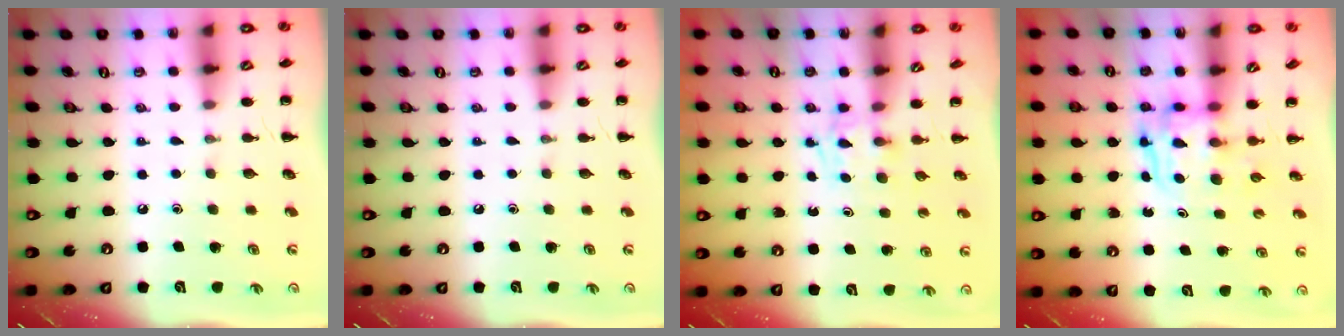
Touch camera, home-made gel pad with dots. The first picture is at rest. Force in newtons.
{"total": 0.0}
{"total": 2.7, "press": 2.5, "slide": 1.0}
{"total": 3.4, "press": 3.4, "slide": 0.3}